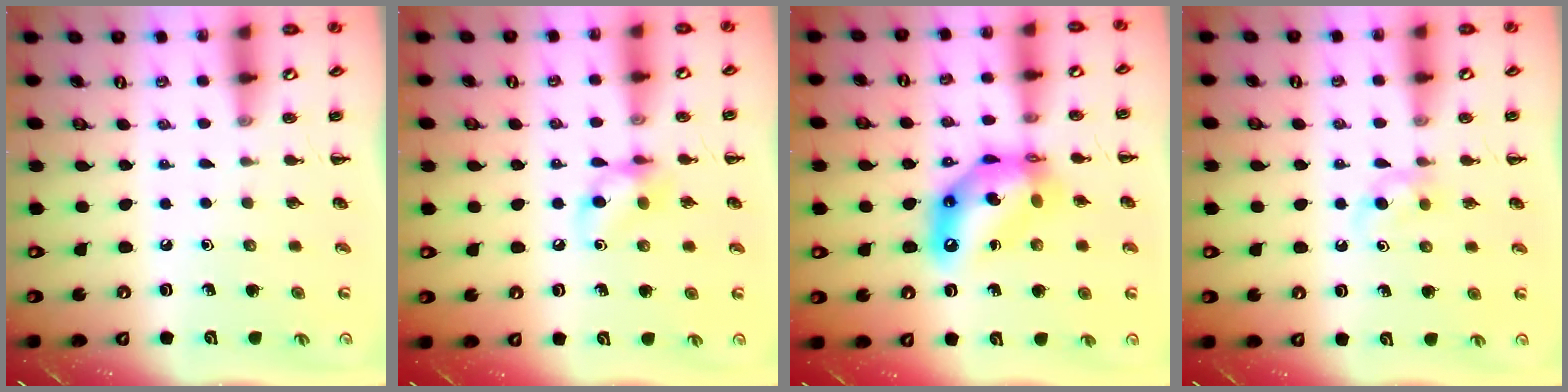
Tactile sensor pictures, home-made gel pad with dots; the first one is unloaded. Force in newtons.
{"total": 9.2, "press": 9.1, "slide": 1.2}
{"total": 13.8, "press": 13.2, "slide": 4.2}
{"total": 4.1, "press": 3.9, "slide": 1.4}